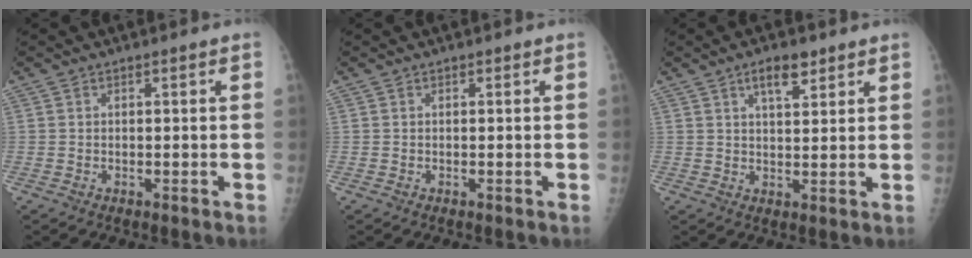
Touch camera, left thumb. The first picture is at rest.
{"total": 0.0}
{"total": 5.2, "force": [3.2, 2.1, 3.5], "torque": [-0.040, -0.017, 0.053]}